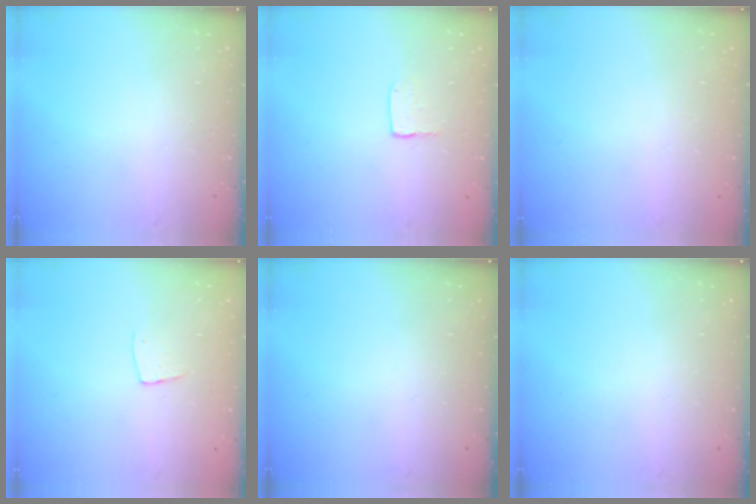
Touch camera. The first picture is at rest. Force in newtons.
{"total": 3.4, "press": 3.4, "slide": 0.2}
{"total": 0.0}
{"total": 5.3, "press": 5.3, "slide": 0.3}
{"total": 0.0}
{"total": 0.0}